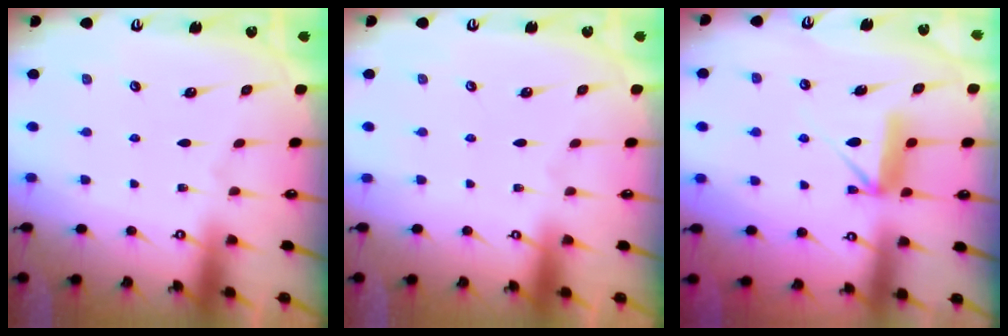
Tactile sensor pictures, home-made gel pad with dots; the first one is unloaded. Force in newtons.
{"total": 0.0}
{"total": 8.3, "press": 8.3, "slide": 0.5}